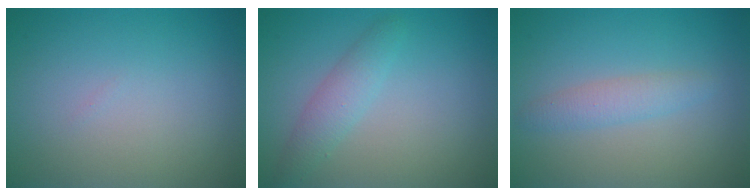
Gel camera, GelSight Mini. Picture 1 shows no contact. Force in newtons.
{"total": 2.2, "press": 2.2, "slide": 0.1}
{"total": 1.9, "press": 1.9, "slide": 0.1}